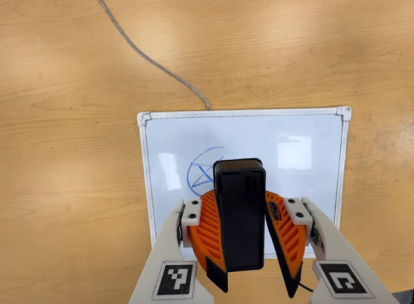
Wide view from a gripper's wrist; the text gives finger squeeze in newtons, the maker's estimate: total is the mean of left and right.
{"total": 7.5, "left": 8.1, "right": 6.9}